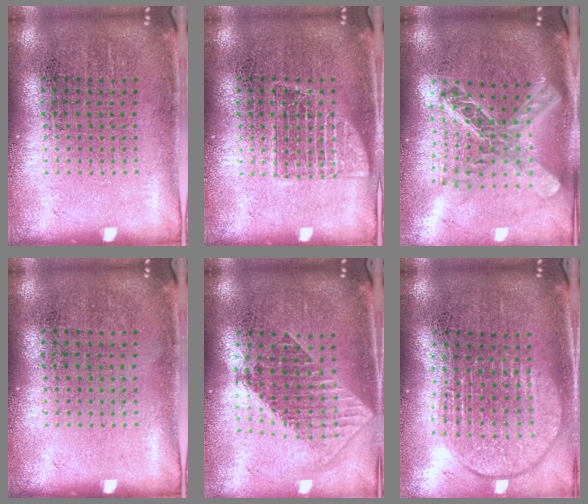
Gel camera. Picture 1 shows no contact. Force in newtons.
{"total": 2.0, "press": 2.0, "slide": 0.4}
{"total": 2.4, "press": 1.9, "slide": 1.4}
{"total": 0.0}
{"total": 1.8, "press": 1.5, "slide": 1.1}
{"total": 2.0, "press": 1.6, "slide": 1.2}